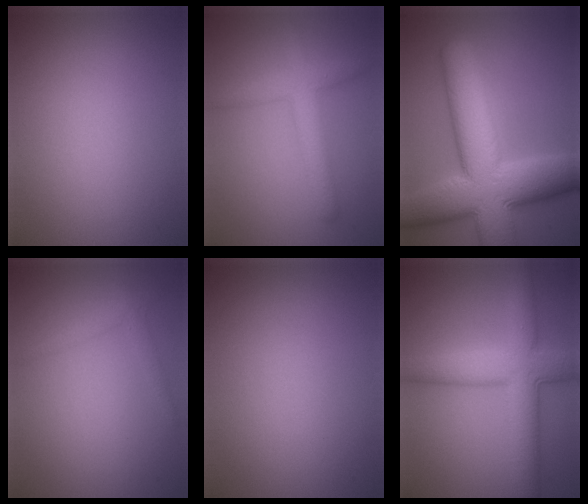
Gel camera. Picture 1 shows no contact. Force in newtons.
{"total": 3.6, "press": 3.6, "slide": 0.1}
{"total": 13.8, "press": 13.7, "slide": 0.5}
{"total": 1.6, "press": 1.6, "slide": 0.1}
{"total": 0.0}
{"total": 7.3, "press": 7.3, "slide": 0.1}